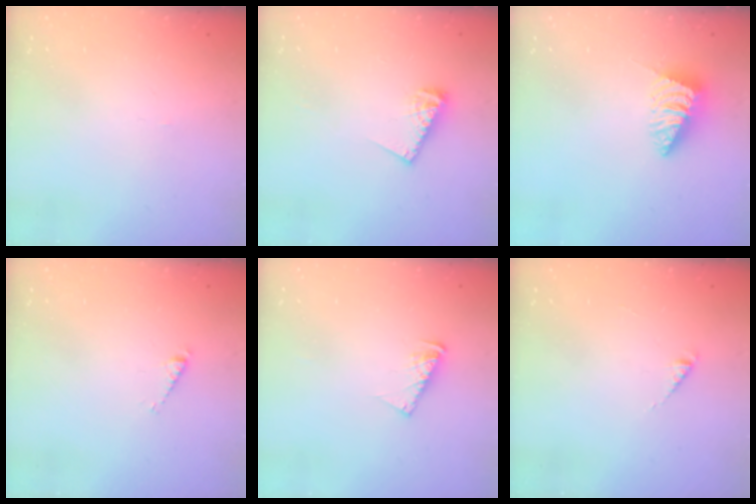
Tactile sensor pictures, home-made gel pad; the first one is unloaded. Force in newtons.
{"total": 8.7, "press": 8.6, "slide": 0.8}
{"total": 2.8, "press": 2.8, "slide": 0.2}
{"total": 2.6, "press": 2.6, "slide": 0.2}
{"total": 6.6, "press": 6.6, "slide": 0.6}
{"total": 2.5, "press": 2.4, "slide": 0.4}